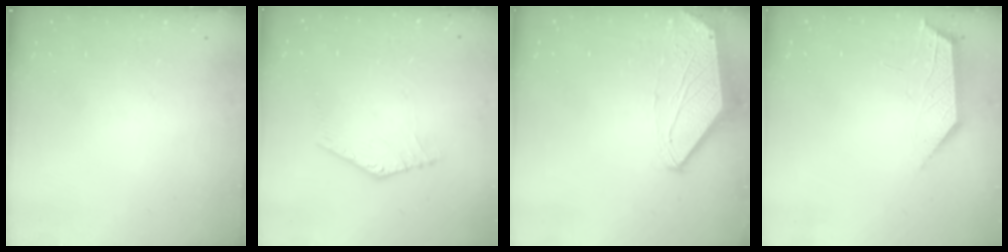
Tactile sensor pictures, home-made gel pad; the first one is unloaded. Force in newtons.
{"total": 3.5, "press": 3.5, "slide": 0.2}
{"total": 0.0}
{"total": 2.2, "press": 2.2, "slide": 0.5}